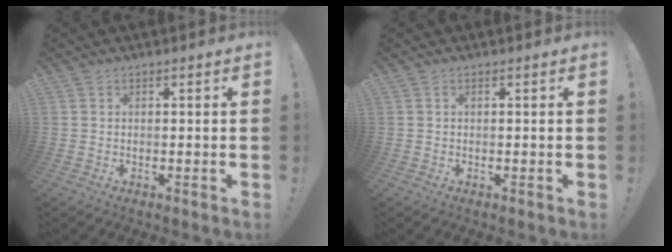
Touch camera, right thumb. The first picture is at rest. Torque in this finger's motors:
{"motor_torque": [-0.14, -0.01, -0.19, 0.11, 0.03]}